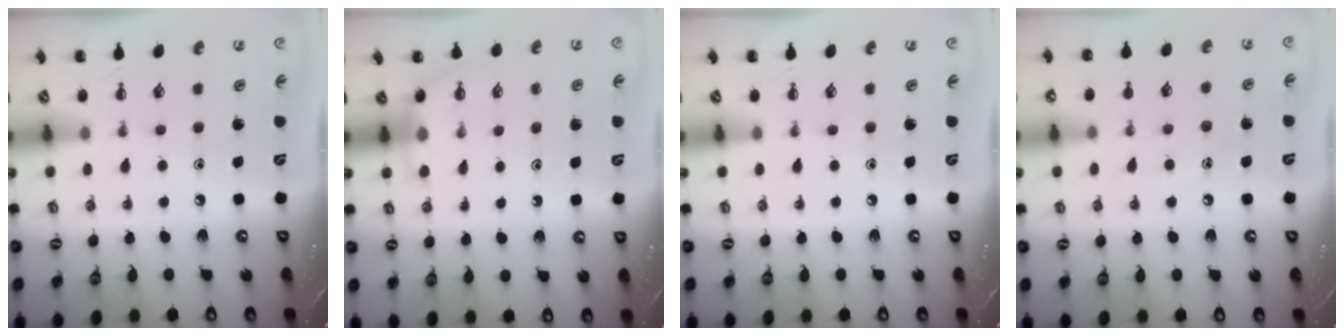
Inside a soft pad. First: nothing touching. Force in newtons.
{"total": 3.8, "press": 3.7, "slide": 1.1}
{"total": 0.0}
{"total": 7.5, "press": 7.3, "slide": 1.8}